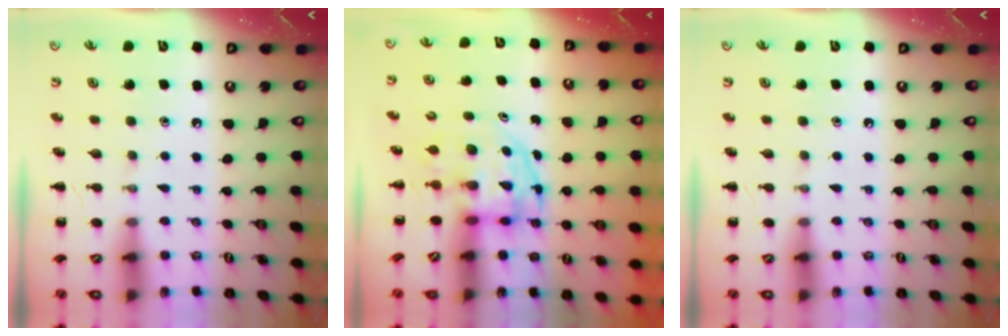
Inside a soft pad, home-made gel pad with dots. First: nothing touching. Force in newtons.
{"total": 3.7, "press": 3.7, "slide": 0.5}
{"total": 0.0}